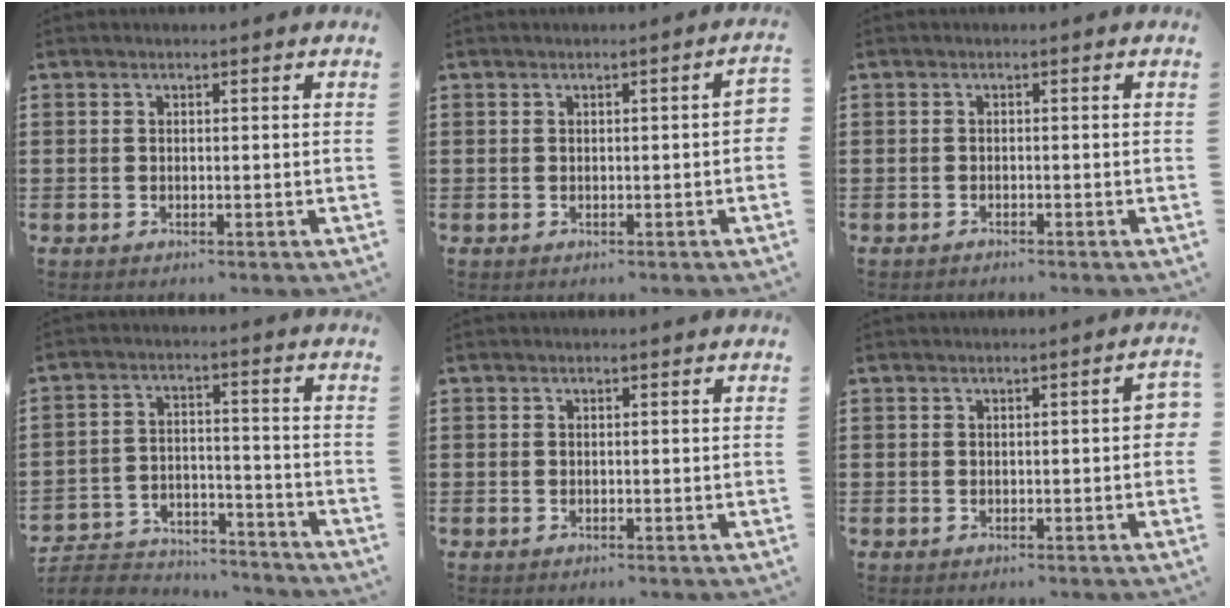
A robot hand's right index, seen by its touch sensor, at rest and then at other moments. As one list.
[{"total": 1.2, "force": [-0.3, 0.2, 1.2], "torque": [-0.019, -0.002, -0.005]}, {"total": 0.8, "force": [-0.8, 0.0, 0.0], "torque": [-0.002, -0.002, -0.016]}, {"total": 5.7, "force": [-5.5, 1.1, 0.7], "torque": [-0.025, 0.009, -0.114]}, {"total": 0.0}, {"total": 1.8, "force": [-0.2, 0.4, 1.7], "torque": [-0.028, 0.001, -0.005]}]